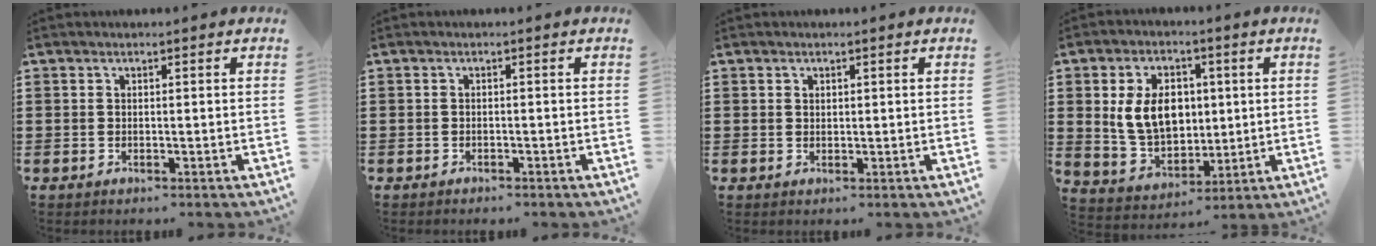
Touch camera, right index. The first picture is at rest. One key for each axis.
{"total": 0.8, "fx": -0.7, "fy": 0.2, "fz": 0.1, "tx": -0.005, "ty": 0.000, "tz": -0.016}
{"total": 0.7, "fx": 0.4, "fy": 0.5, "fz": 0.2, "tx": -0.005, "ty": 0.003, "tz": 0.009}
{"total": 9.3, "fx": 1.4, "fy": 6.7, "fz": 6.3, "tx": -0.151, "ty": 0.012, "tz": 0.023}